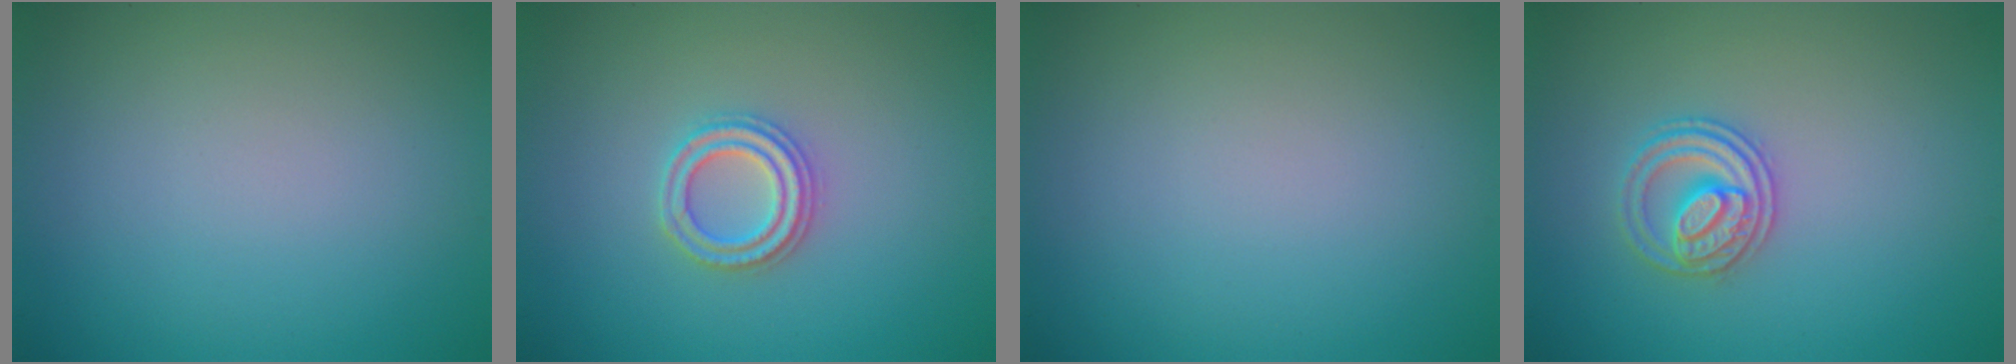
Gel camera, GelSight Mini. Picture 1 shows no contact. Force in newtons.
{"total": 2.4, "press": 2.3, "slide": 0.5}
{"total": 0.0}
{"total": 2.6, "press": 2.5, "slide": 0.7}